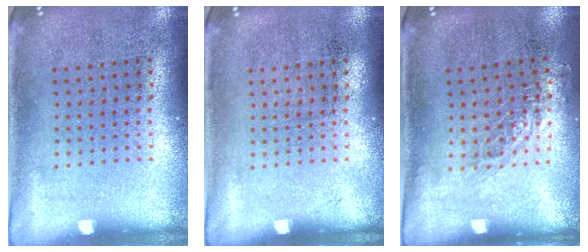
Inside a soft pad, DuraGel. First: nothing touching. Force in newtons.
{"total": 0.0}
{"total": 0.7, "press": 0.7, "slide": 0.1}